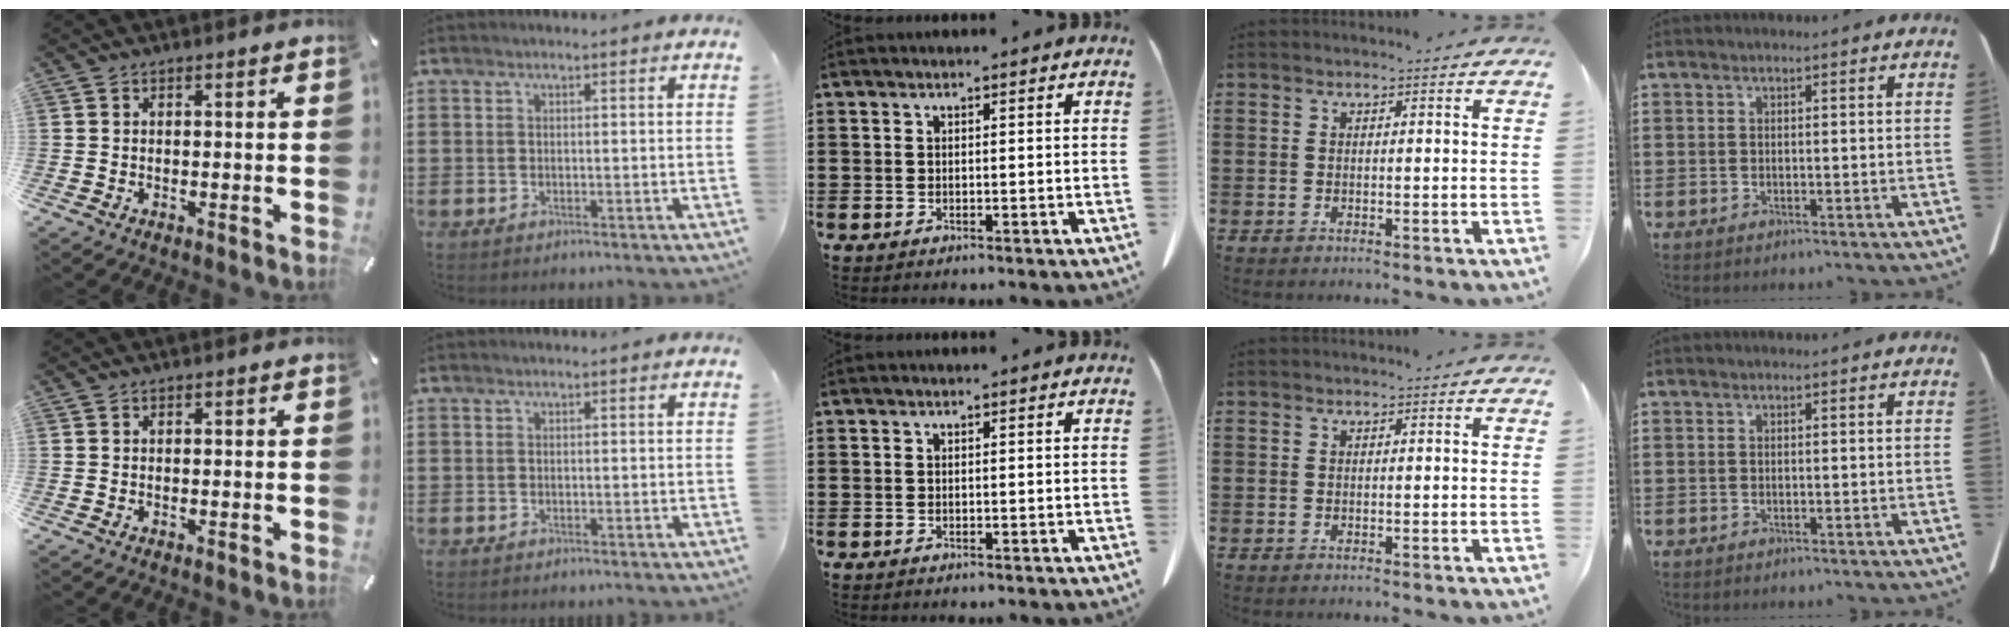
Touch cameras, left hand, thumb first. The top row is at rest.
{}